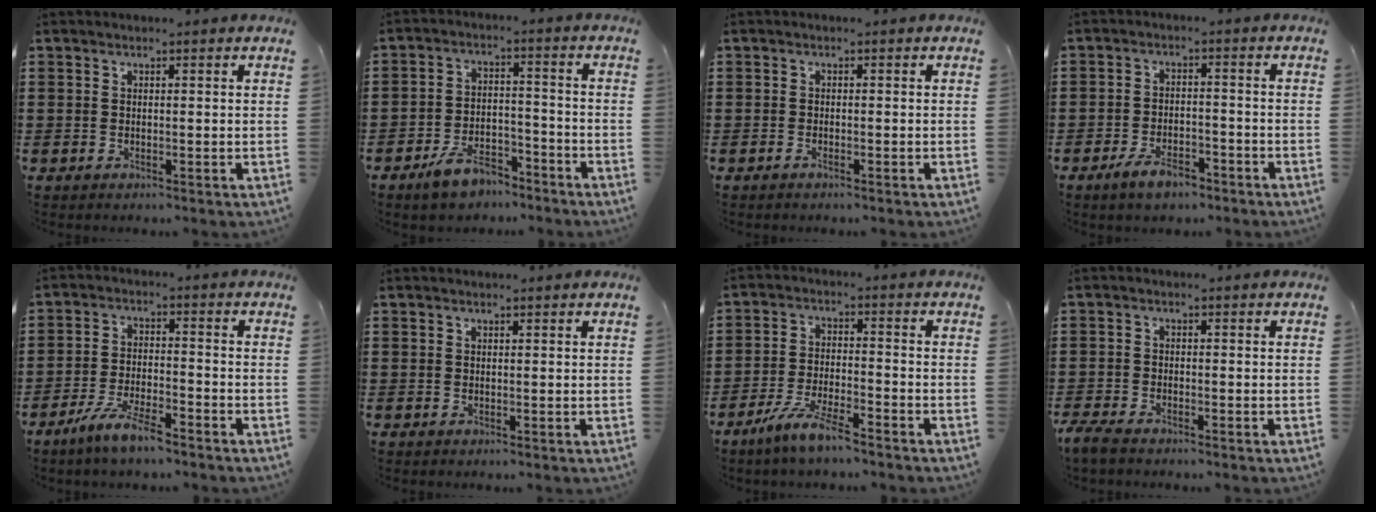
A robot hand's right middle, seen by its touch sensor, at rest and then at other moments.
{"total": 6.8, "force": [-5.7, 2.5, 2.7], "torque": [-0.052, 0.012, -0.108]}
{"total": 0.7, "force": [-0.5, 0.0, 0.4], "torque": [-0.012, -0.006, -0.007]}
{"total": 4.5, "force": [-3.5, 1.6, 2.3], "torque": [-0.050, 0.003, -0.069]}
{"total": 6.3, "force": [-5.1, 0.7, 3.6], "torque": [-0.086, -0.010, -0.097]}
{"total": 0.0}
{"total": 6.3, "force": [-5.2, 0.3, 3.6], "torque": [-0.084, -0.013, -0.099]}
{"total": 2.6, "force": [-2.3, 0.6, 1.1], "torque": [-0.041, -0.006, -0.051]}